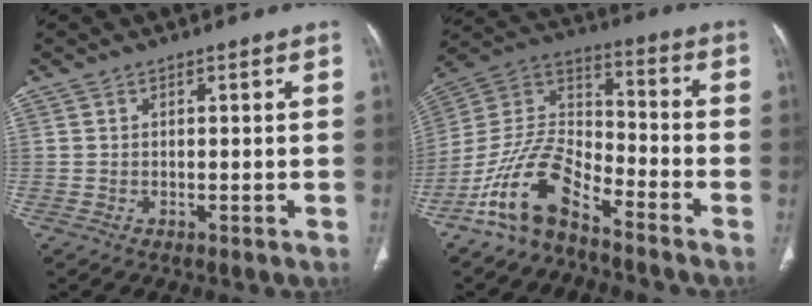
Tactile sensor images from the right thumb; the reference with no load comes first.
{"total": 13.2, "force": [-9.4, 5.4, 7.6], "torque": [-0.139, 0.082, -0.188]}